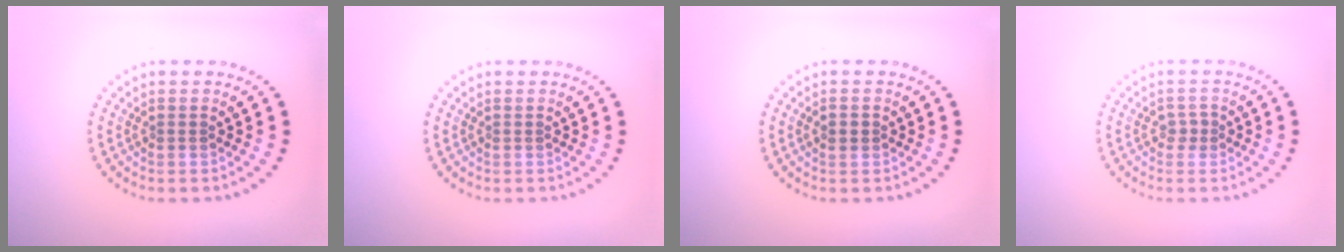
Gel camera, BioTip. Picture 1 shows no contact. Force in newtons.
{"total": 0.0}
{"total": 1.1, "press": 1.1, "slide": 0.1}
{"total": 1.1, "press": 1.0, "slide": 0.3}